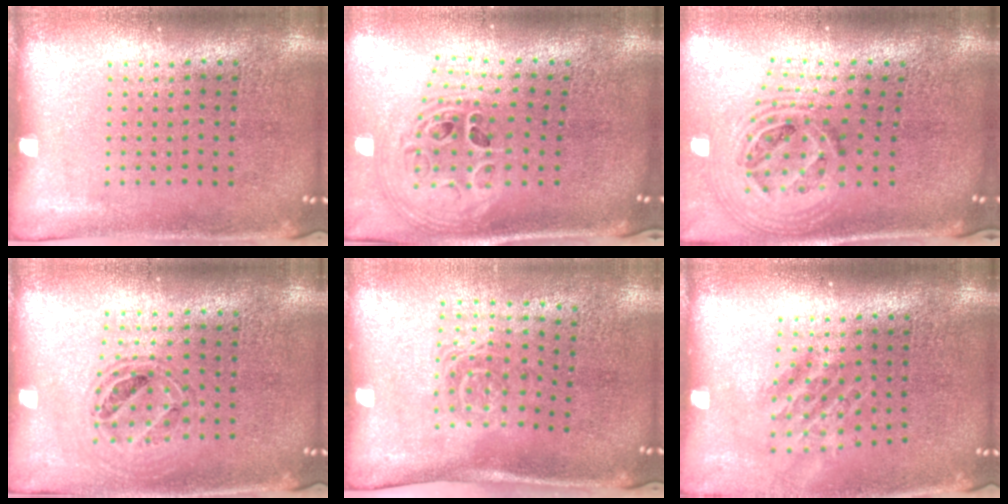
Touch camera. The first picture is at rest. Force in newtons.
{"total": 1.9, "press": 1.5, "slide": 1.1}
{"total": 2.1, "press": 1.6, "slide": 1.3}
{"total": 0.8, "press": 0.8, "slide": 0.0}
{"total": 1.6, "press": 1.2, "slide": 1.2}
{"total": 1.5, "press": 1.1, "slide": 1.1}